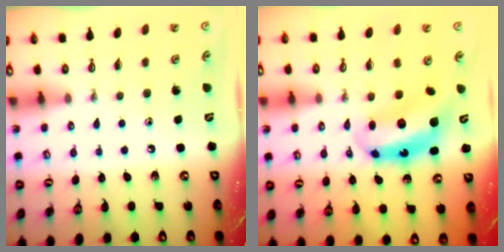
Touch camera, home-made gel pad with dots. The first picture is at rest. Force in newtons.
{"total": 7.3, "press": 7.2, "slide": 0.7}